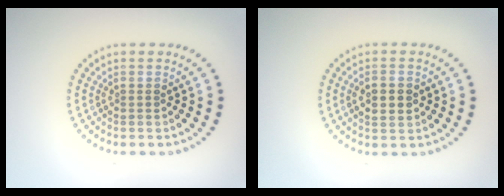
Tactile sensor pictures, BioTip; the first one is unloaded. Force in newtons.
{"total": 2.2, "press": 2.2, "slide": 0.1}